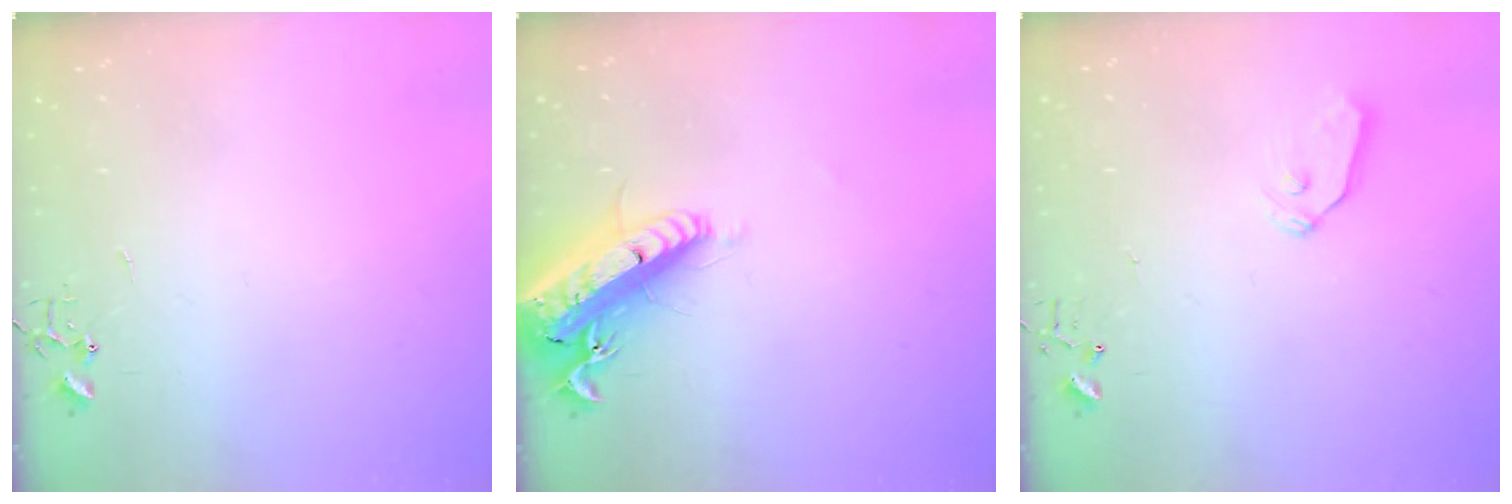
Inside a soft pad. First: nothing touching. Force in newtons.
{"total": 23.1, "press": 22.6, "slide": 5.0}
{"total": 6.3, "press": 6.3, "slide": 0.1}